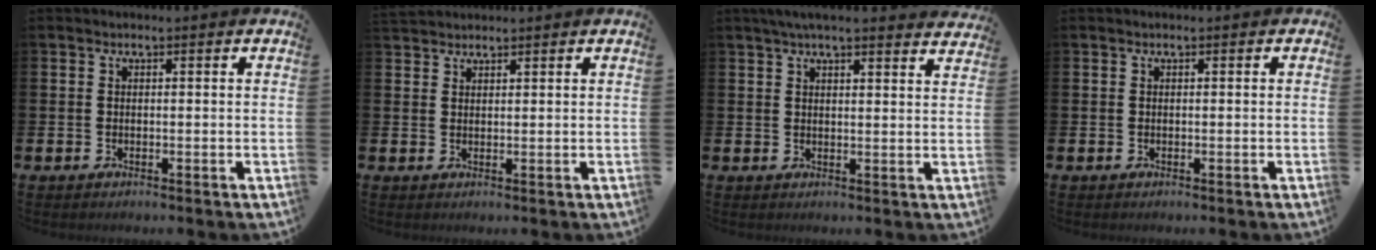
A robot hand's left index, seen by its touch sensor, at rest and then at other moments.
{"total": 2.0, "force": [1.9, 0.5, -0.1], "torque": [0.010, -0.007, 0.033]}
{"total": 4.2, "force": [4.0, 0.2, 1.5], "torque": [-0.033, -0.013, 0.071]}
{"total": 0.0}